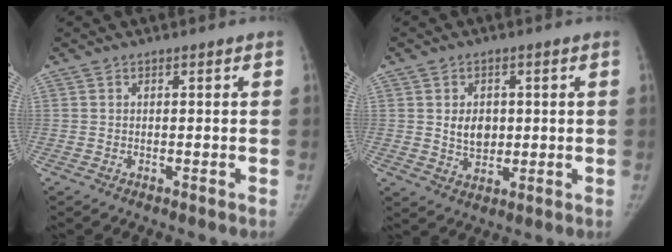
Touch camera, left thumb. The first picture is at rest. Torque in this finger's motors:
{"motor_torque": [-0.09, 0.10, 0.05, 0.12, 0.04]}